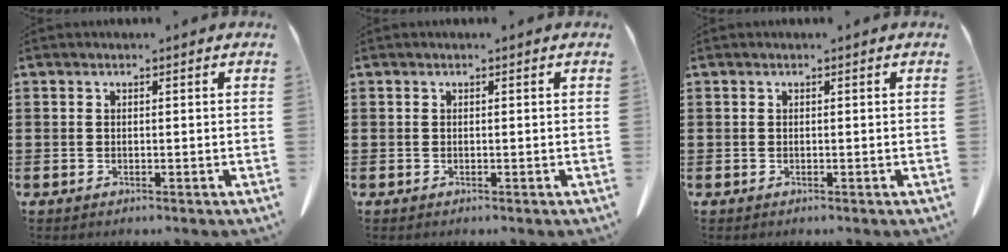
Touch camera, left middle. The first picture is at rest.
{"total": 0.0}
{"total": 0.0}